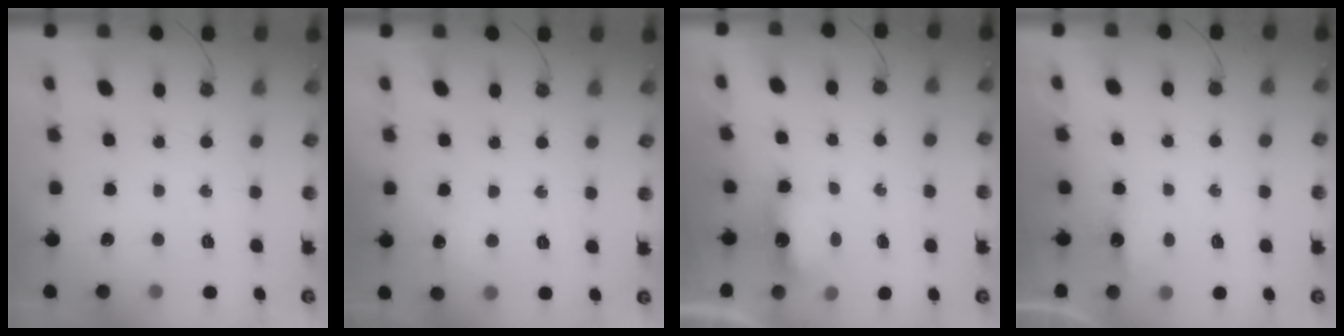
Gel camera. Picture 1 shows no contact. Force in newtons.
{"total": 6.5, "press": 6.4, "slide": 0.9}
{"total": 4.9, "press": 4.8, "slide": 0.6}
{"total": 2.6, "press": 2.6, "slide": 0.4}